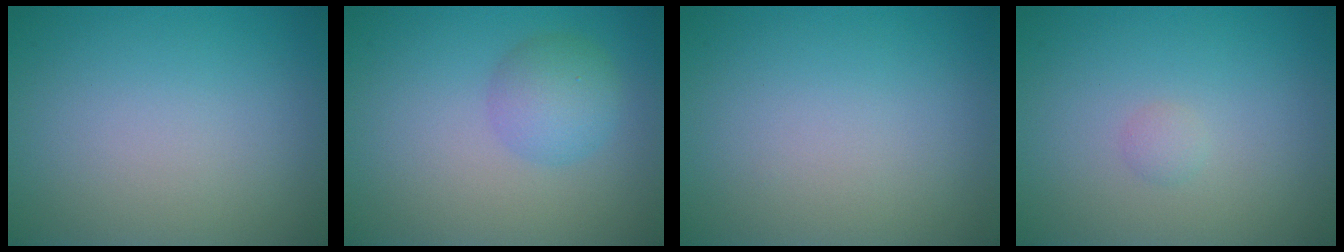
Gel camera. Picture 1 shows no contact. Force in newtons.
{"total": 3.0, "press": 3.0, "slide": 0.1}
{"total": 0.0}
{"total": 0.7, "press": 0.7, "slide": 0.0}